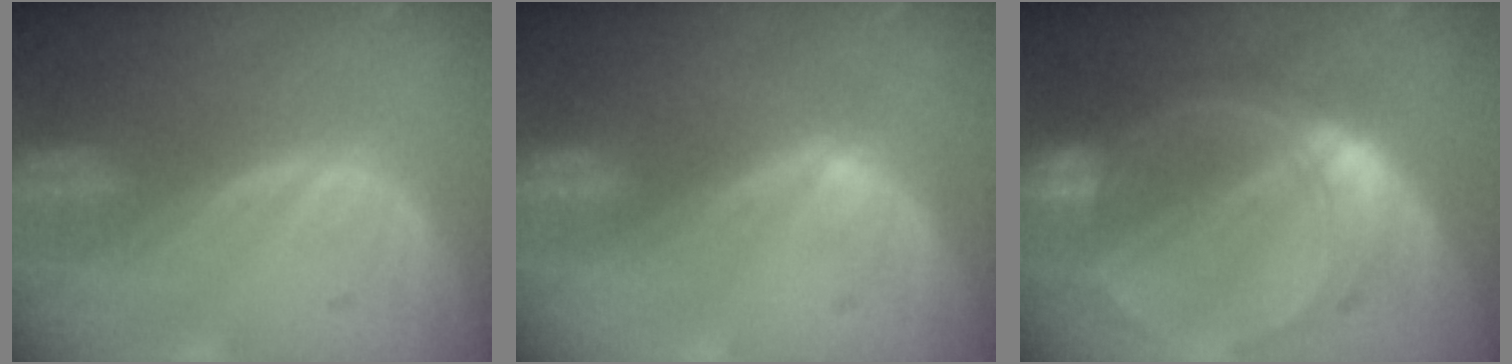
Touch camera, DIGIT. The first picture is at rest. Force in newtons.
{"total": 1.1, "press": 0.8, "slide": 0.7}
{"total": 8.5, "press": 8.5, "slide": 0.6}